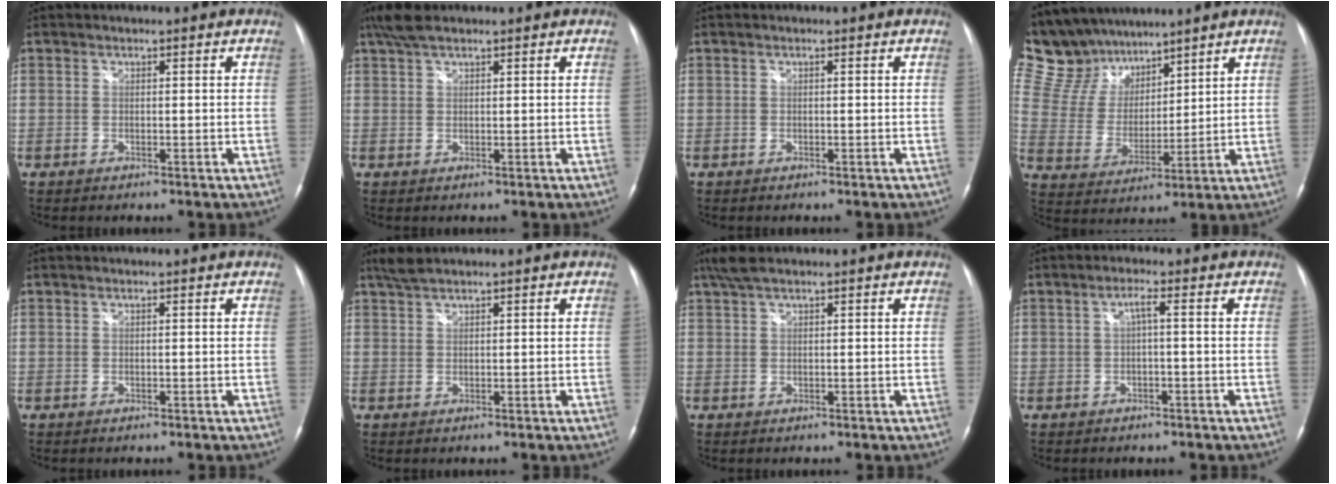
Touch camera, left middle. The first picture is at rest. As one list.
[{"total": 3.9, "force": [3.0, 0.9, 2.3], "torque": [-0.055, 0.019, 0.061]}, {"total": 0.0}, {"total": 13.3, "force": [11.5, 6.0, 2.6], "torque": [-0.065, 0.024, 0.230]}, {"total": 0.0}, {"total": 2.1, "force": [1.9, -0.1, 1.0], "torque": [-0.029, 0.012, 0.042]}, {"total": 3.1, "force": [2.3, 0.3, 2.0], "torque": [-0.051, 0.020, 0.049]}, {"total": 2.0, "force": [0.1, -0.1, 2.0], "torque": [-0.039, 0.006, 0.002]}]